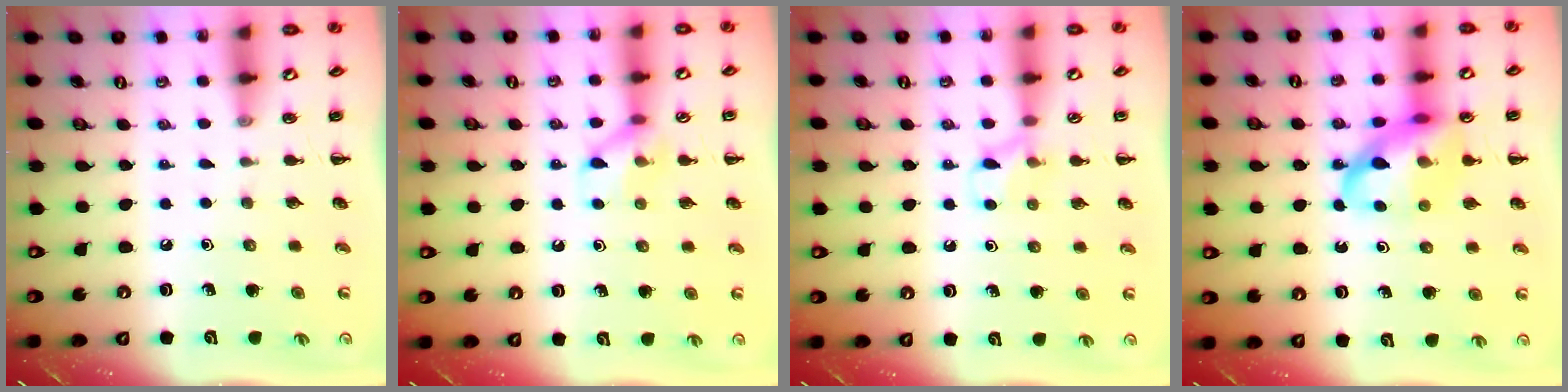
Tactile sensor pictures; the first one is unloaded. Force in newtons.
{"total": 8.3, "press": 8.2, "slide": 1.3}
{"total": 7.8, "press": 7.5, "slide": 2.2}
{"total": 14.3, "press": 13.9, "slide": 3.4}